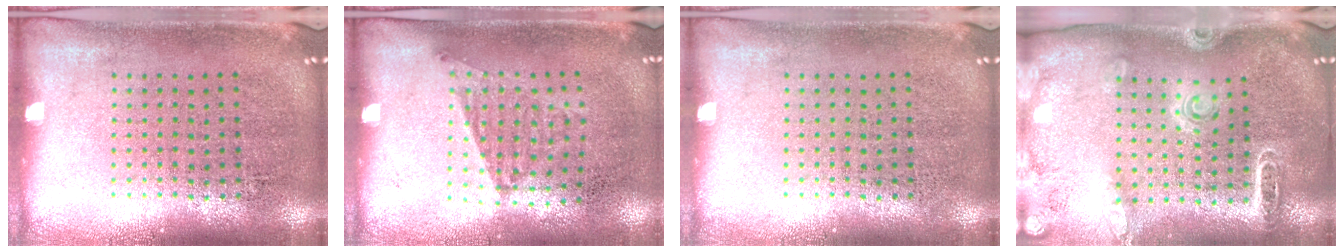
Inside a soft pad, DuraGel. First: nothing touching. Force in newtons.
{"total": 1.2, "press": 0.9, "slide": 0.7}
{"total": 0.0}
{"total": 1.7, "press": 1.7, "slide": 0.1}